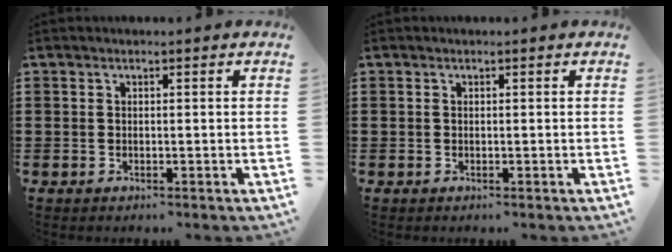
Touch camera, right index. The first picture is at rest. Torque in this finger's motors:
{"motor_torque": [0.52, 0.46, 0.02, 0.02]}